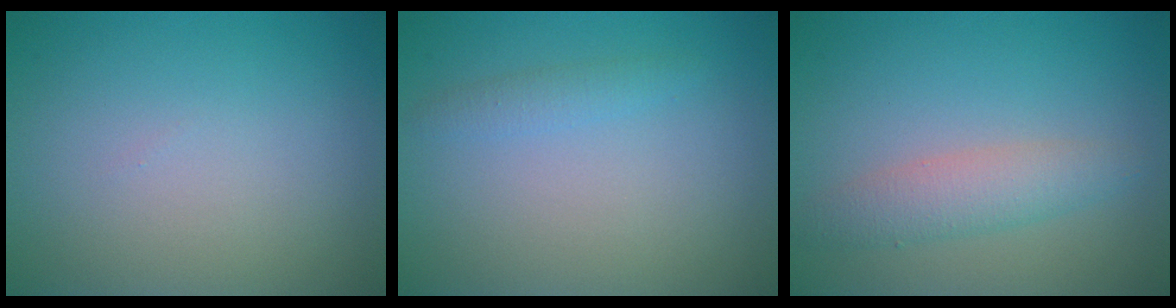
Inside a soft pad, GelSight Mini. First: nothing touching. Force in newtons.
{"total": 1.2, "press": 1.2, "slide": 0.1}
{"total": 2.9, "press": 2.9, "slide": 0.1}